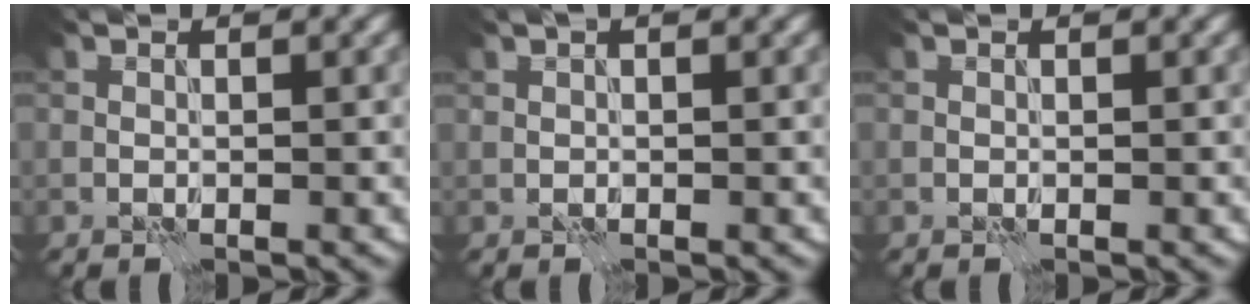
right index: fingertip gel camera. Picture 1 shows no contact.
{"total": 1.1, "force": [0.8, 0.4, 0.6], "torque": [-0.010, 0.002, 0.012]}
{"total": 0.0}